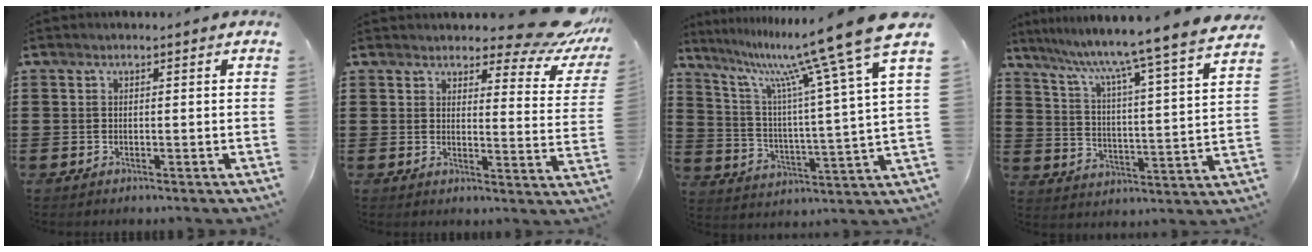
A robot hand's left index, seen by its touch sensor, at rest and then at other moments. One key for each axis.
{"total": 7.5, "fx": 6.6, "fy": 1.0, "fz": 3.4, "tx": -0.057, "ty": -0.041, "tz": 0.116}
{"total": 14.2, "fx": 11.0, "fy": -0.2, "fz": 8.9, "tx": -0.190, "ty": -0.078, "tz": 0.168}
{"total": 6.7, "fx": 5.8, "fy": -1.6, "fz": 3.0, "tx": -0.084, "ty": -0.057, "tz": 0.084}